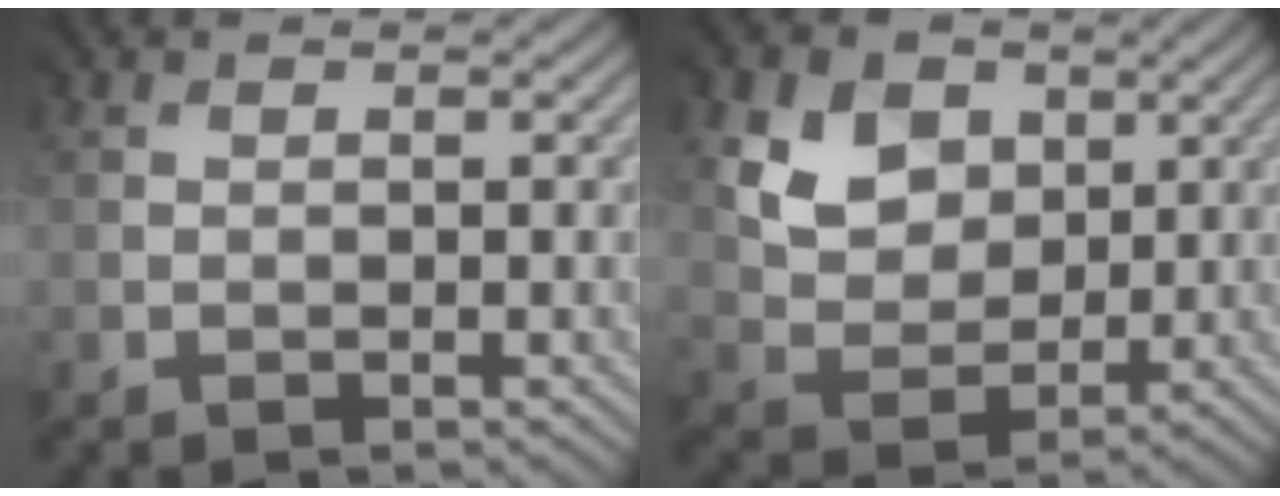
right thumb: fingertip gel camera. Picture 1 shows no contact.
{"total": 7.0, "force": [3.6, 5.3, 2.9], "torque": [-0.086, -0.003, 0.054]}